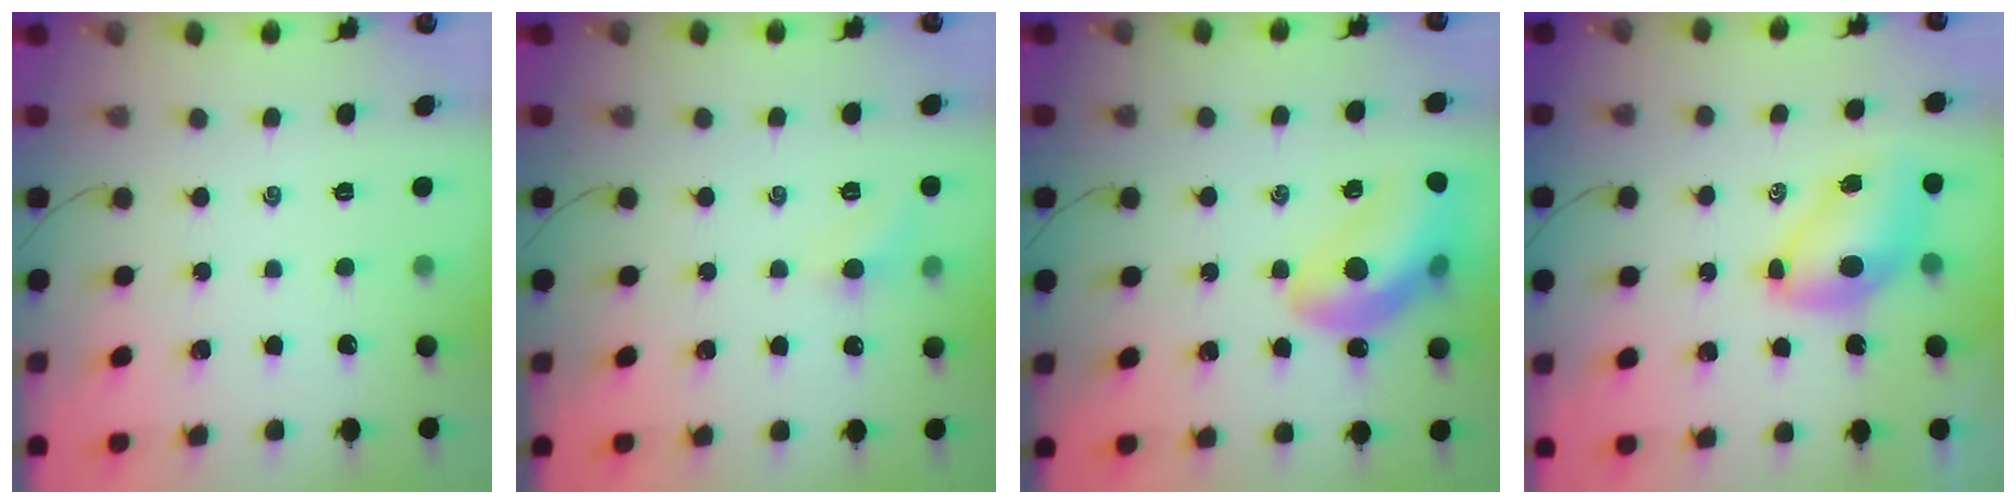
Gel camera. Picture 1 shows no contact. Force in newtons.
{"total": 5.6, "press": 5.3, "slide": 1.9}
{"total": 16.7, "press": 16.4, "slide": 2.9}
{"total": 8.7, "press": 8.4, "slide": 2.2}